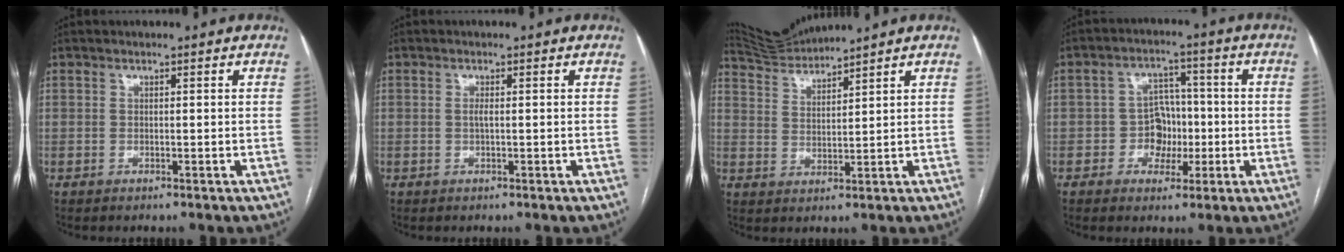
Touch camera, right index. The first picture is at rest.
{"total": 0.8, "force": [0.0, 0.0, 0.8], "torque": [-0.019, -0.001, -0.001]}
{"total": 5.0, "force": [4.8, -1.2, -0.4], "torque": [-0.004, 0.000, 0.105]}
{"total": 5.6, "force": [-1.3, 4.7, 2.8], "torque": [-0.041, 0.019, -0.020]}